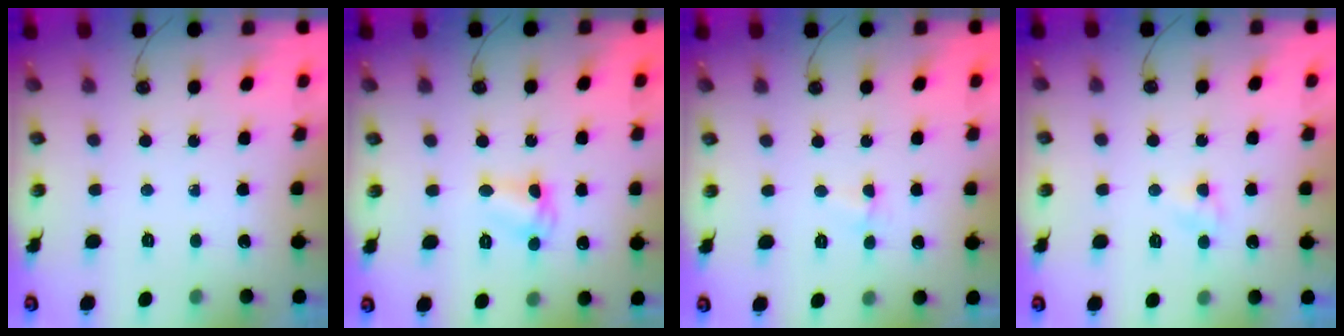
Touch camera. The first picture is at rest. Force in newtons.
{"total": 5.8, "press": 5.8, "slide": 0.5}
{"total": 2.1, "press": 2.1, "slide": 0.5}
{"total": 3.4, "press": 3.4, "slide": 0.5}